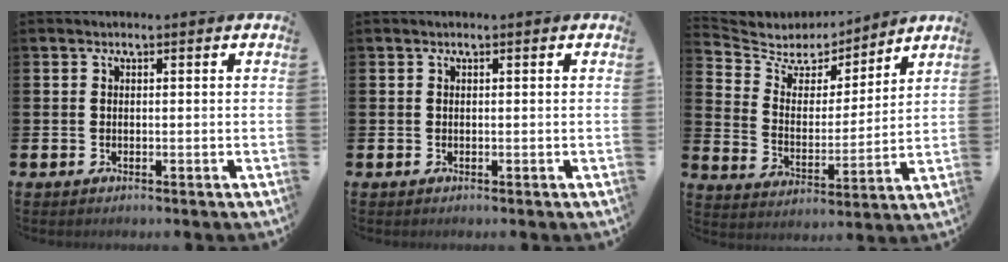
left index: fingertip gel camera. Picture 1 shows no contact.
{"total": 0.0}
{"total": 5.9, "force": [5.2, 2.7, 0.6], "torque": [-0.049, -0.042, 0.087]}